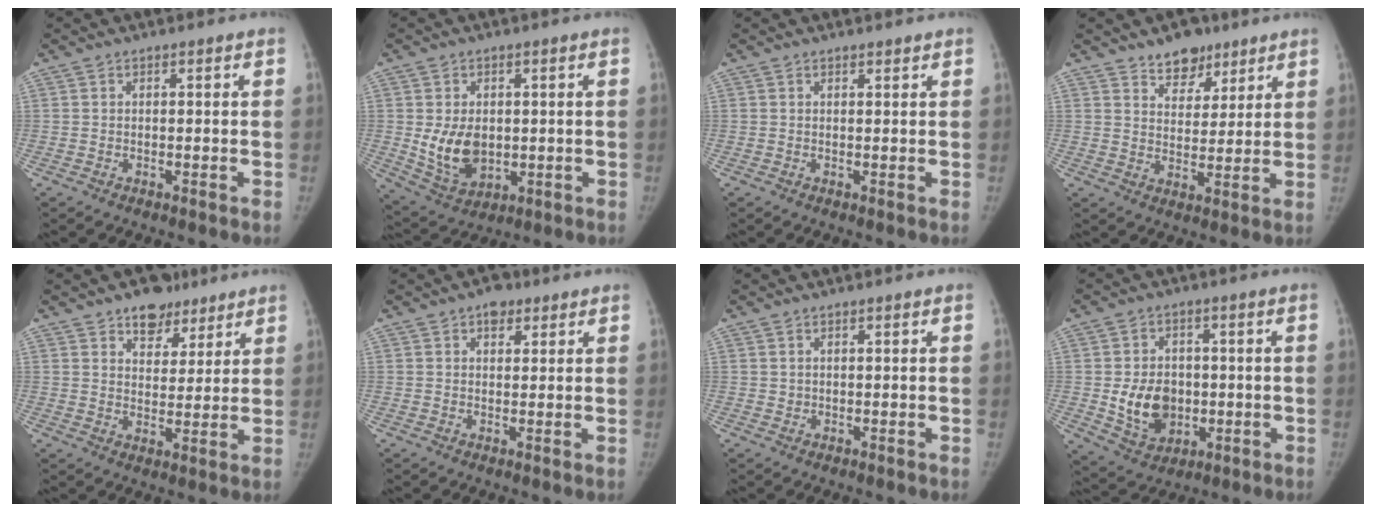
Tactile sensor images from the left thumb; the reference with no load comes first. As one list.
[{"total": 9.2, "force": [0.0, 6.5, 6.5], "torque": [-0.094, -0.014, 0.020]}, {"total": 0.7, "force": [0.7, 0.2, 0.1], "torque": [-0.003, -0.006, 0.012]}, {"total": 7.7, "force": [5.6, 4.5, 2.8], "torque": [-0.007, -0.035, 0.092]}, {"total": 8.5, "force": [5.7, 5.4, 3.2], "torque": [-0.007, -0.027, 0.087]}, {"total": 3.6, "force": [2.1, 2.3, 1.8], "torque": [-0.003, -0.006, 0.027]}, {"total": 0.6, "force": [0.4, 0.5, 0.0], "torque": [0.010, -0.002, 0.005]}, {"total": 10.1, "force": [-0.9, 7.9, 6.3], "torque": [-0.075, -0.004, -0.001]}]